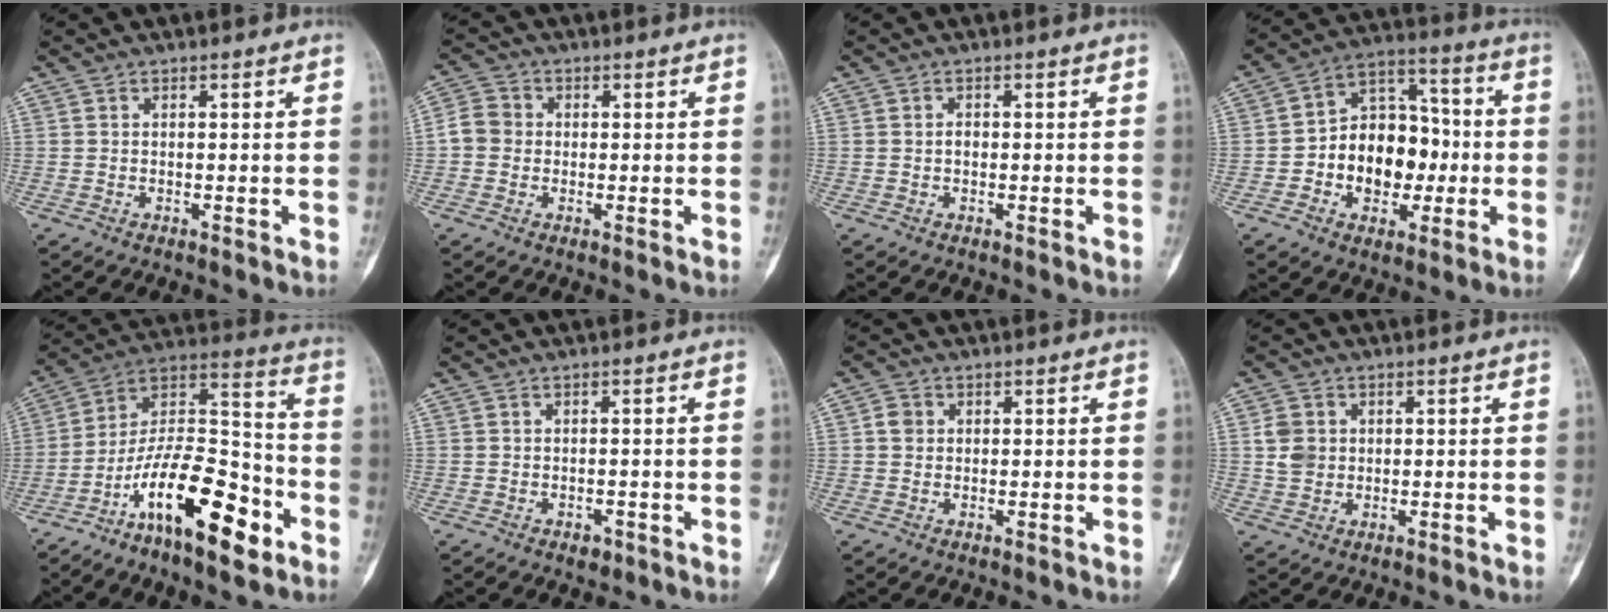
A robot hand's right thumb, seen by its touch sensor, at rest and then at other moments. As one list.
[{"total": 4.5, "force": [-0.3, 4.1, 1.8], "torque": [-0.022, 0.012, -0.015]}, {"total": 1.2, "force": [-0.1, 0.9, 0.8], "torque": [-0.012, 0.003, -0.002]}, {"total": 15.5, "force": [-2.1, 11.4, 10.4], "torque": [-0.107, 0.046, -0.034]}, {"total": 19.8, "force": [-10.1, 7.4, 15.3], "torque": [-0.241, 0.083, -0.176]}, {"total": 1.5, "force": [-0.8, 1.1, 0.7], "torque": [-0.001, 0.004, -0.009]}, {"total": 2.2, "force": [0.4, 1.9, 0.9], "torque": [-0.005, 0.003, 0.003]}, {"total": 4.4, "force": [0.7, 3.7, 2.1], "torque": [-0.026, 0.002, 0.016]}]